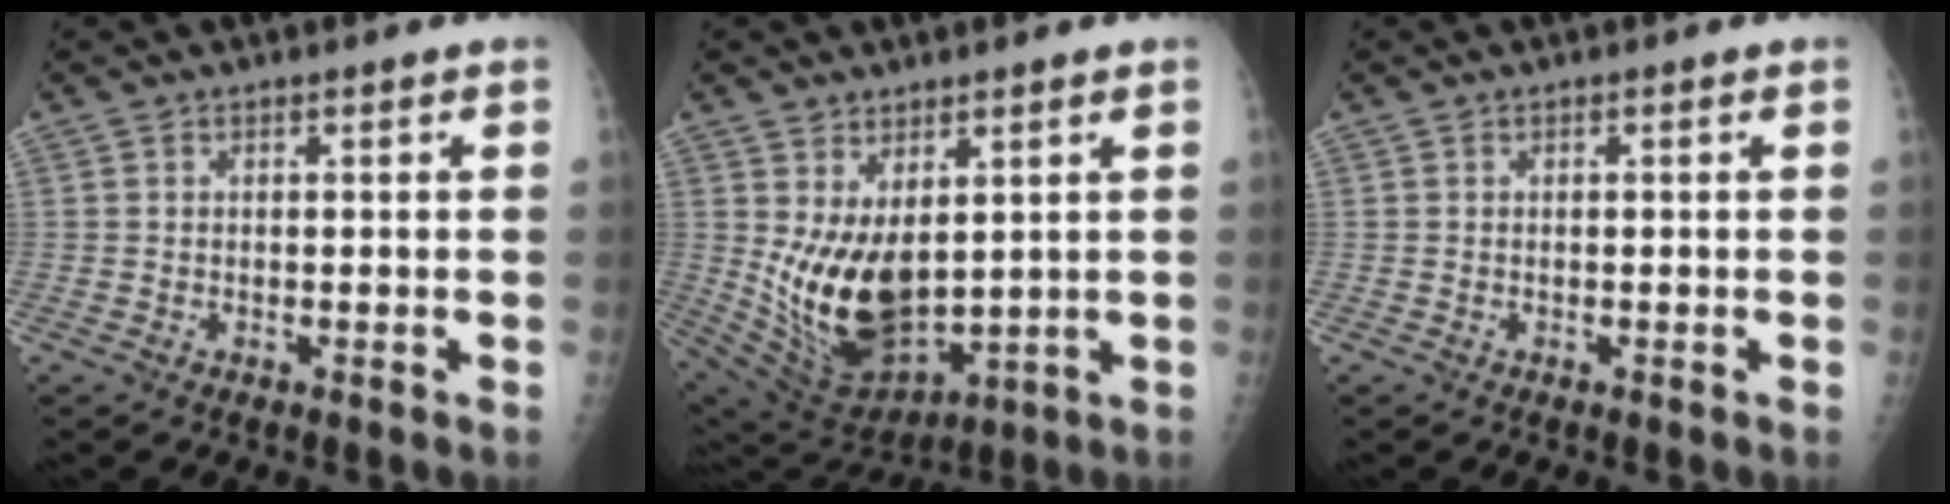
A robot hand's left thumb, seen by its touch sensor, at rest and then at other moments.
{"total": 13.7, "force": [2.3, 7.9, 11.0], "torque": [-0.177, -0.034, 0.073]}
{"total": 0.0}